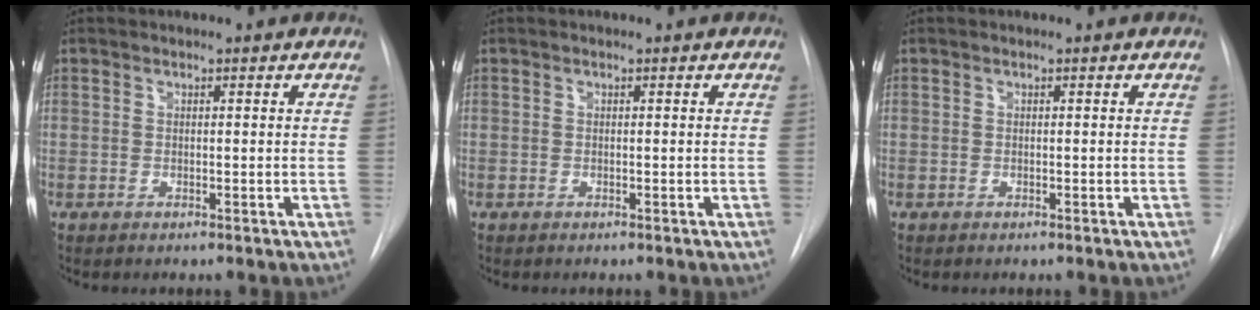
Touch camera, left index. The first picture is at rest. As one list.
[{"total": 0.0}, {"total": 0.0}]